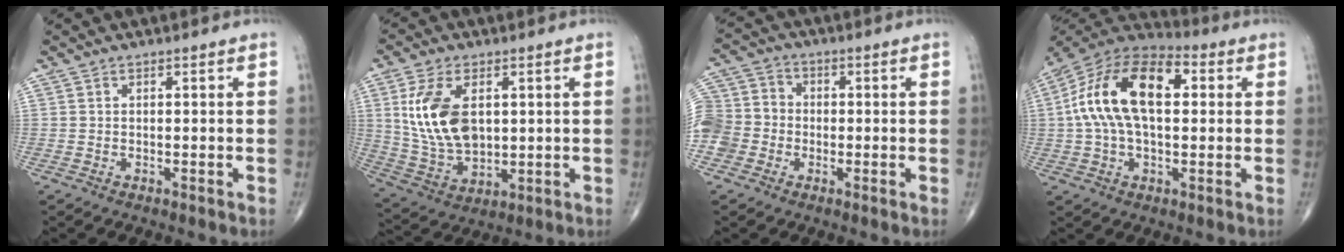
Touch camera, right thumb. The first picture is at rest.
{"total": 14.0, "force": [2.9, 8.2, 11.0], "torque": [-0.211, -0.012, 0.068]}
{"total": 11.8, "force": [-2.7, 10.5, 4.8], "torque": [-0.108, 0.035, -0.053]}
{"total": 19.0, "force": [2.9, 10.3, 15.7], "torque": [-0.290, 0.034, 0.040]}